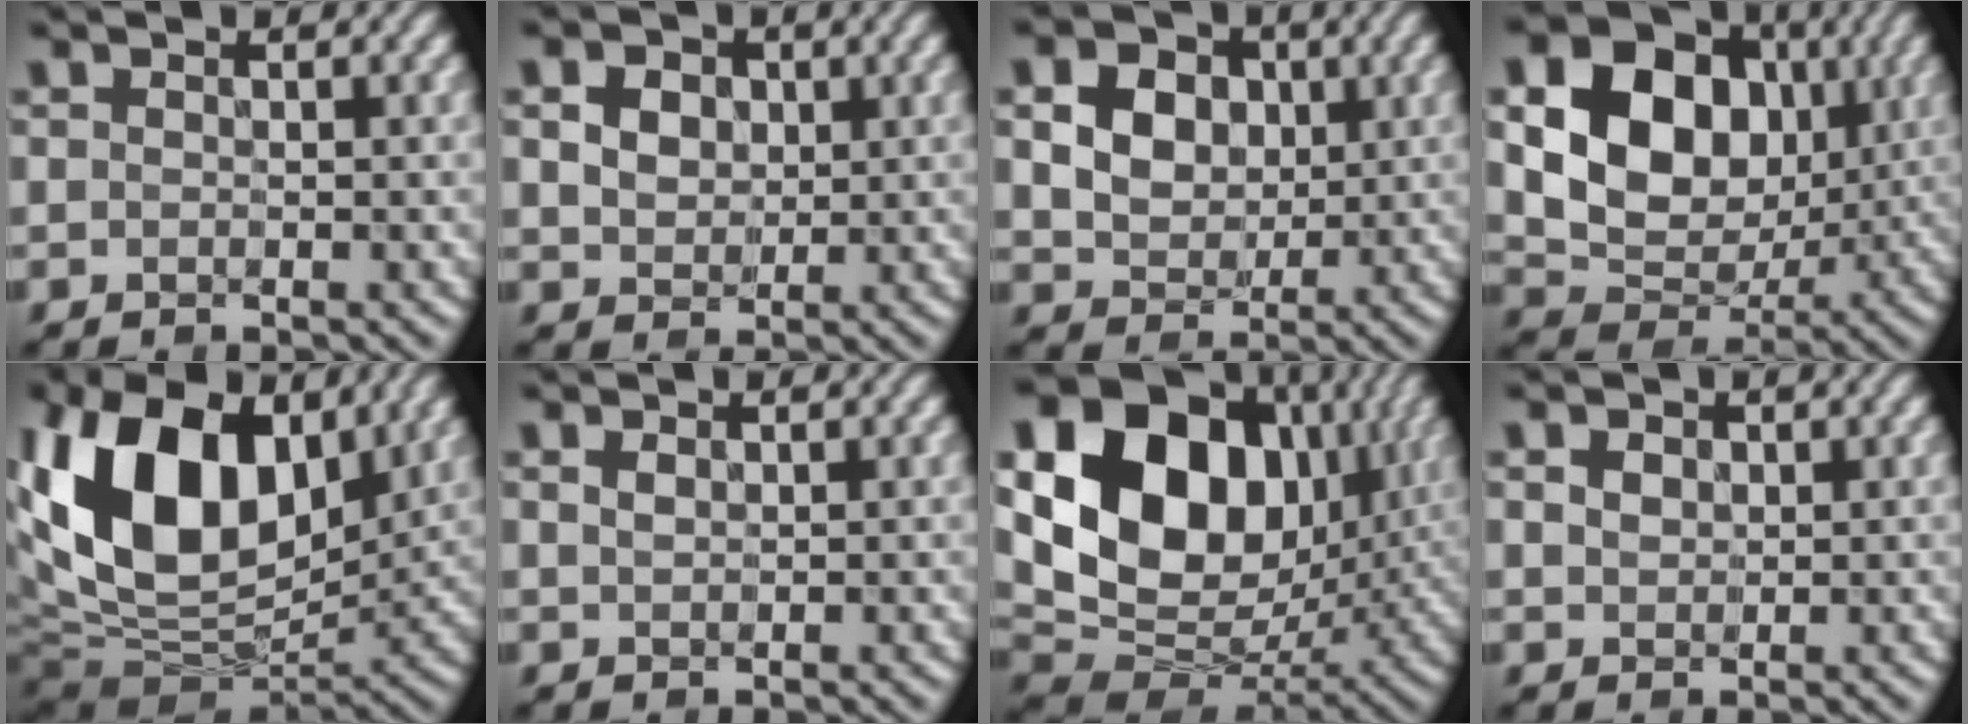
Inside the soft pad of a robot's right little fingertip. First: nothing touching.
{"total": 5.3, "force": [1.8, 4.0, 3.0], "torque": [-0.073, 0.019, 0.020]}
{"total": 11.2, "force": [3.8, 8.8, 5.8], "torque": [-0.126, 0.027, 0.063]}
{"total": 14.2, "force": [2.6, 11.0, 8.6], "torque": [-0.161, 0.026, 0.045]}
{"total": 16.4, "force": [4.4, 10.0, 12.2], "torque": [-0.247, 0.022, 0.069]}
{"total": 0.6, "force": [0.1, 0.4, 0.3], "torque": [-0.012, -0.002, 0.008]}
{"total": 18.2, "force": [4.4, 13.5, 11.5], "torque": [-0.218, 0.014, 0.085]}
{"total": 1.6, "force": [0.5, 1.3, 0.8], "torque": [-0.020, 0.004, 0.004]}